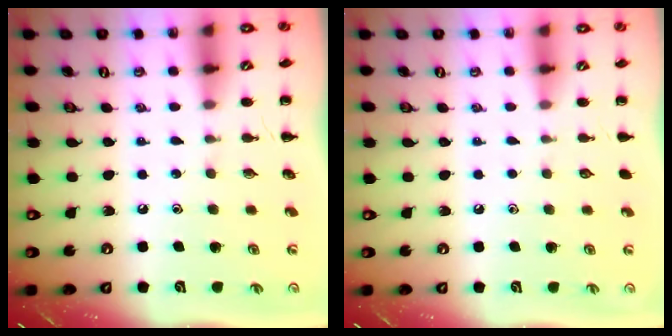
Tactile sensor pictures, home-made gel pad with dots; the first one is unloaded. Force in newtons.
{"total": 0.0}